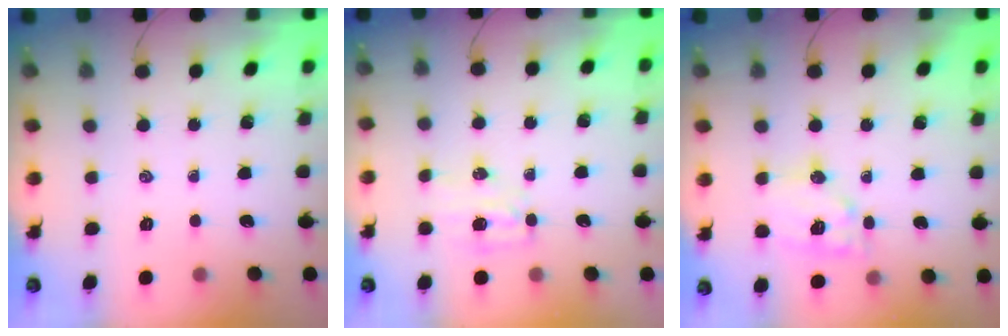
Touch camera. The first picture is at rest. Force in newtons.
{"total": 4.5, "press": 4.3, "slide": 1.0}
{"total": 12.5, "press": 12.4, "slide": 1.3}